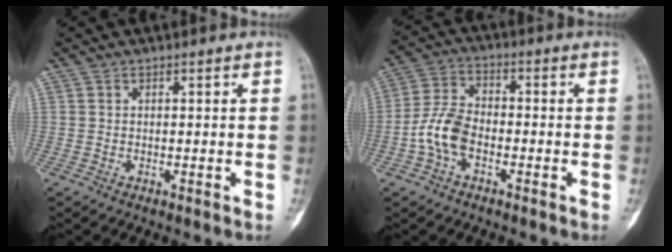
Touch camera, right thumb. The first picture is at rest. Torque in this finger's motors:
{"motor_torque": [1.10, 0.93, 0.58, -0.60, 0.26]}